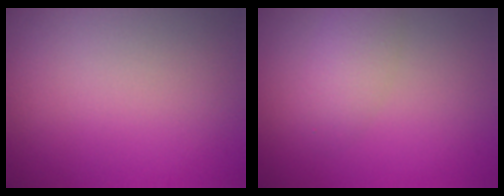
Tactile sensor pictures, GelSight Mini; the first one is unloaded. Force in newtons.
{"total": 2.2, "press": 2.2, "slide": 0.2}